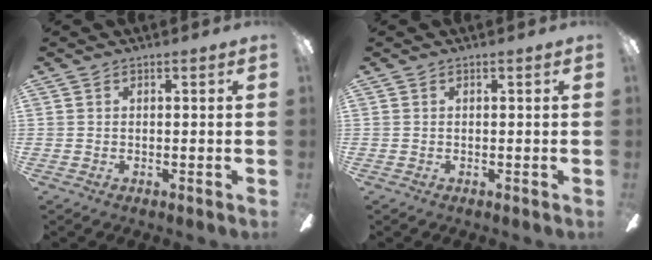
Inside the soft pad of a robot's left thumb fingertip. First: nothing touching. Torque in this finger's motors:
{"motor_torque": [-0.05, 0.03, 0.16, 0.00, 0.00]}